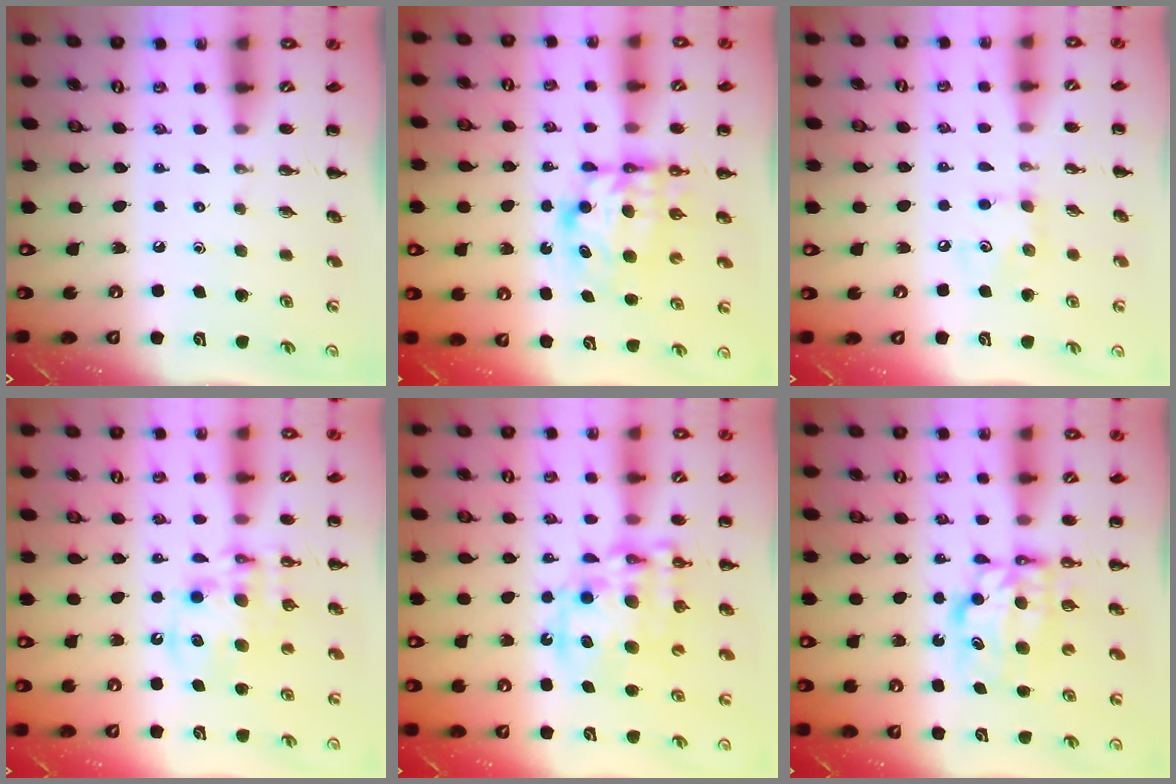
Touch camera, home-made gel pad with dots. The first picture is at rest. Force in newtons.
{"total": 7.1, "press": 7.1, "slide": 1.1}
{"total": 5.6, "press": 5.6, "slide": 0.6}
{"total": 11.5, "press": 11.2, "slide": 2.8}
{"total": 15.7, "press": 15.3, "slide": 3.6}
{"total": 7.3, "press": 7.2, "slide": 1.0}